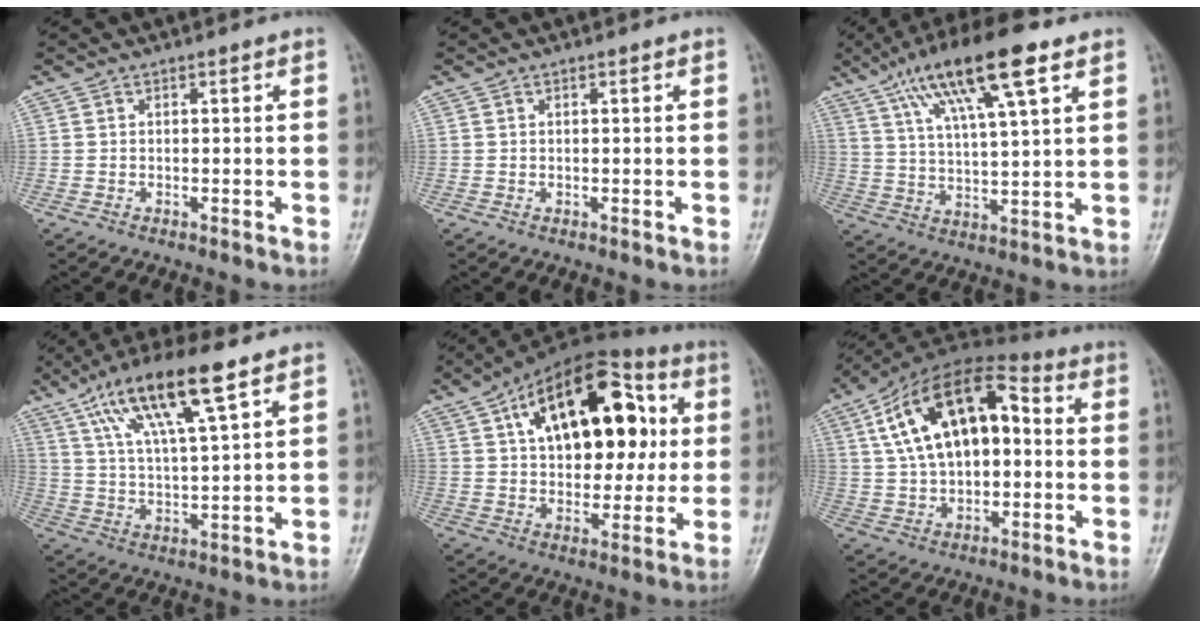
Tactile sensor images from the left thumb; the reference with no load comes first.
{"total": 0.0}
{"total": 16.0, "force": [8.5, 3.5, 13.1], "torque": [-0.229, -0.010, 0.152]}
{"total": 15.5, "force": [8.5, 3.6, 12.5], "torque": [-0.225, -0.016, 0.159]}
{"total": 24.1, "force": [6.5, 13.8, 18.7], "torque": [-0.249, 0.015, 0.095]}
{"total": 19.5, "force": [3.6, 10.8, 15.8], "torque": [-0.256, 0.029, 0.051]}